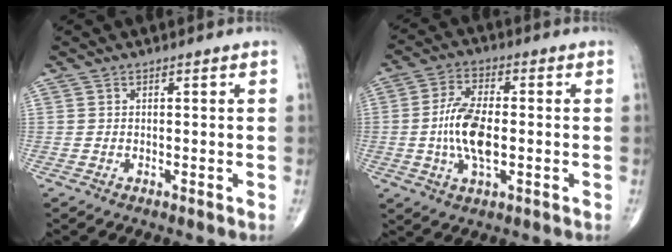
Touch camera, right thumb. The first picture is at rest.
{"total": 10.5, "force": [-1.1, 4.8, 9.3], "torque": [-0.186, 0.007, -0.025]}